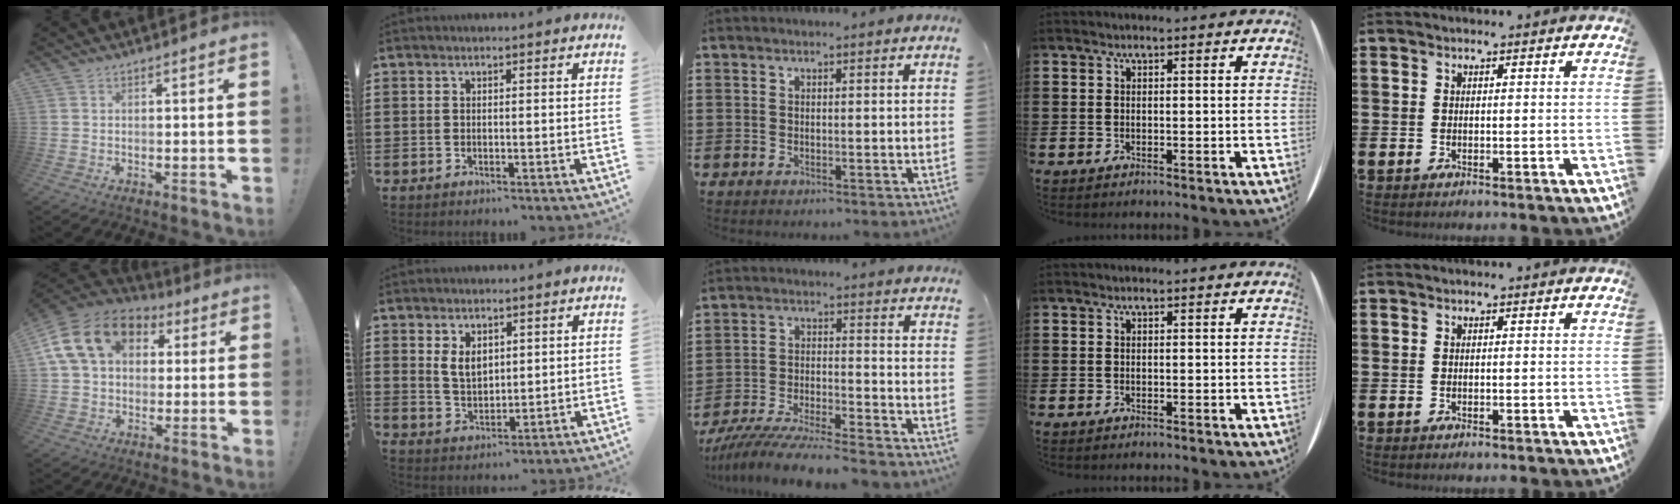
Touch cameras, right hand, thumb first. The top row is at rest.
{"thumb": {"total": 17.3, "force": [5.6, 12.4, 10.7], "torque": [-0.179, 0.003, 0.106]}, "index": {"total": 4.1, "force": [1.8, 2.6, 2.5], "torque": [-0.050, 0.005, 0.031]}, "middle": {"total": 7.9, "force": [-7.6, 0.1, 2.2], "torque": [-0.043, 0.002, -0.149]}}